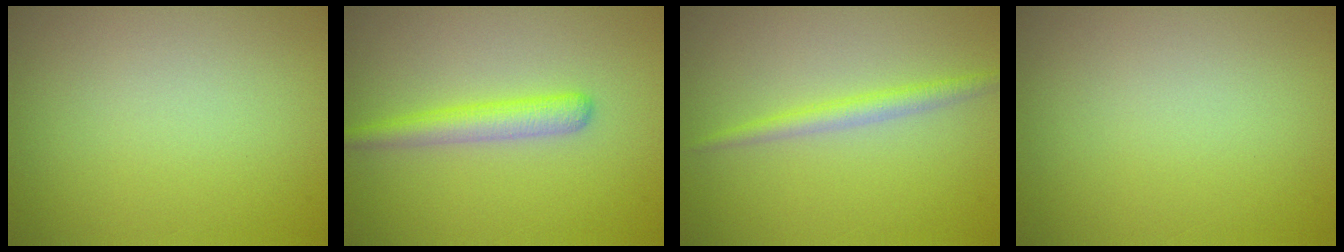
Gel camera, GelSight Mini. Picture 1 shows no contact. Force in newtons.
{"total": 2.7, "press": 2.7, "slide": 0.1}
{"total": 1.8, "press": 1.8, "slide": 0.1}
{"total": 0.0}